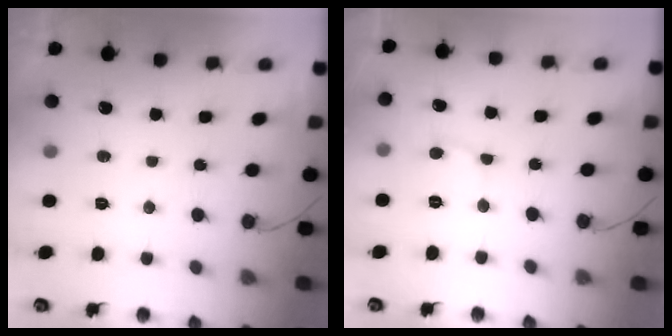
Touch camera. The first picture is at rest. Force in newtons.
{"total": 2.1, "press": 2.1, "slide": 0.1}